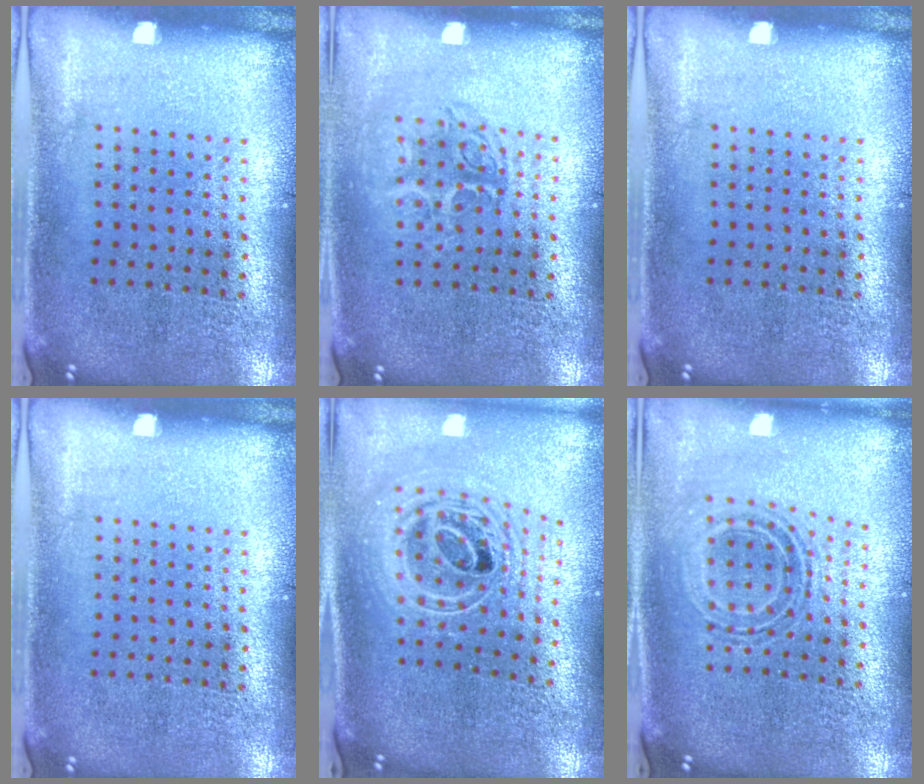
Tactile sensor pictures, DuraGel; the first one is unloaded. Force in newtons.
{"total": 1.2, "press": 1.1, "slide": 0.6}
{"total": 0.0}
{"total": 0.0}
{"total": 2.5, "press": 1.9, "slide": 1.7}
{"total": 0.7, "press": 0.7, "slide": 0.2}